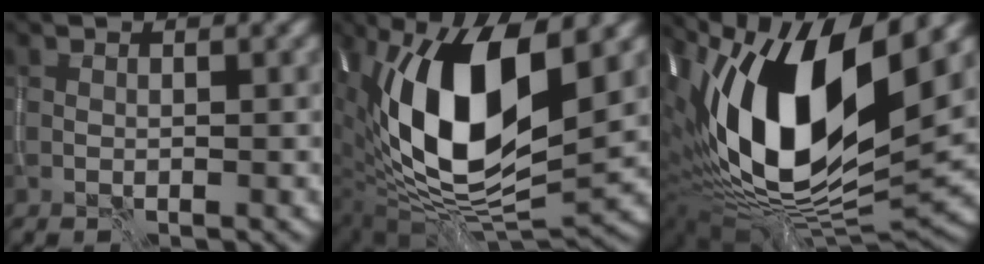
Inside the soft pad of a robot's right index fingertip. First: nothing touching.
{"total": 13.2, "force": [2.5, 5.7, 11.6], "torque": [-0.207, -0.001, 0.041]}
{"total": 15.8, "force": [3.3, 6.8, 13.9], "torque": [-0.263, -0.005, 0.057]}